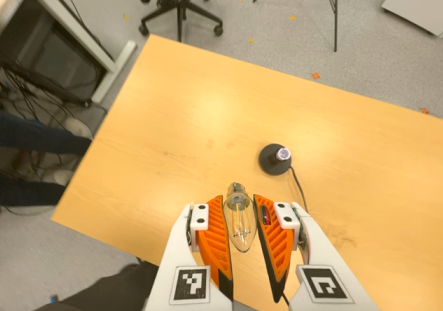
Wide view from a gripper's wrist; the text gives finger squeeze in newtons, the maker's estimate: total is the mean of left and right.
{"total": 13.1, "left": 13.2, "right": 13.0}